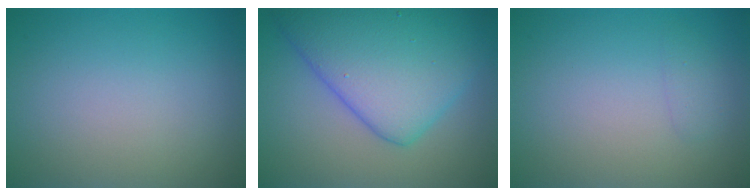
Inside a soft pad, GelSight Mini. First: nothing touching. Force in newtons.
{"total": 9.5, "press": 9.5, "slide": 0.2}
{"total": 0.9, "press": 0.9, "slide": 0.1}